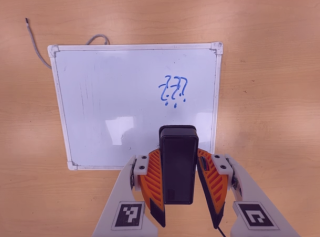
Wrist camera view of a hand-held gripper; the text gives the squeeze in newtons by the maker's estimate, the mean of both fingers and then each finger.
{"total": 5.3, "left": 4.1, "right": 6.4}